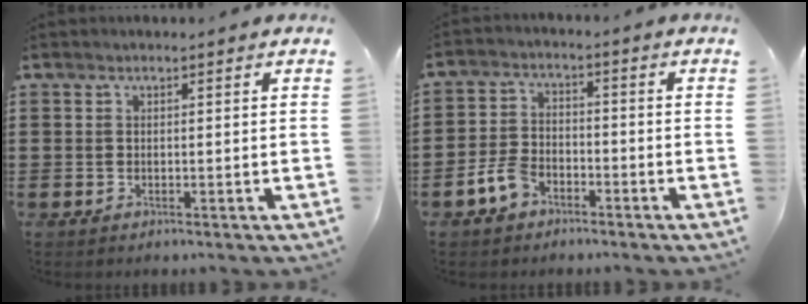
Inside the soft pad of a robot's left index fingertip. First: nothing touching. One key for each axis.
{"total": 4.6, "fx": -2.9, "fy": 2.6, "fz": 2.4, "tx": -0.063, "ty": 0.004, "tz": -0.059}